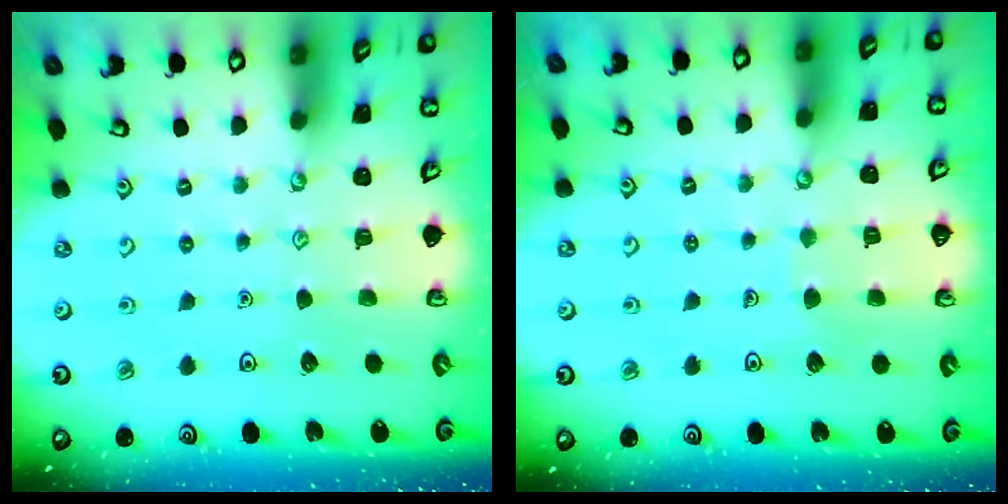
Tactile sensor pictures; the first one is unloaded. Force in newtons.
{"total": 3.2, "press": 3.2, "slide": 0.2}